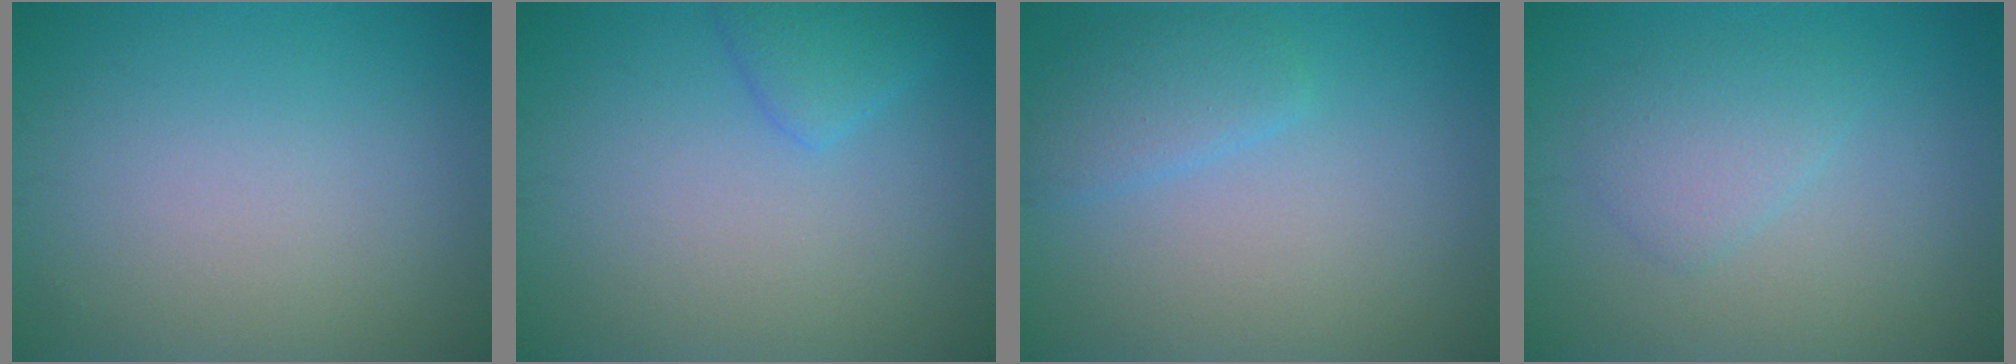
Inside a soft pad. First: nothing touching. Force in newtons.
{"total": 2.0, "press": 2.0, "slide": 0.1}
{"total": 2.4, "press": 2.4, "slide": 0.2}
{"total": 2.3, "press": 2.3, "slide": 0.0}